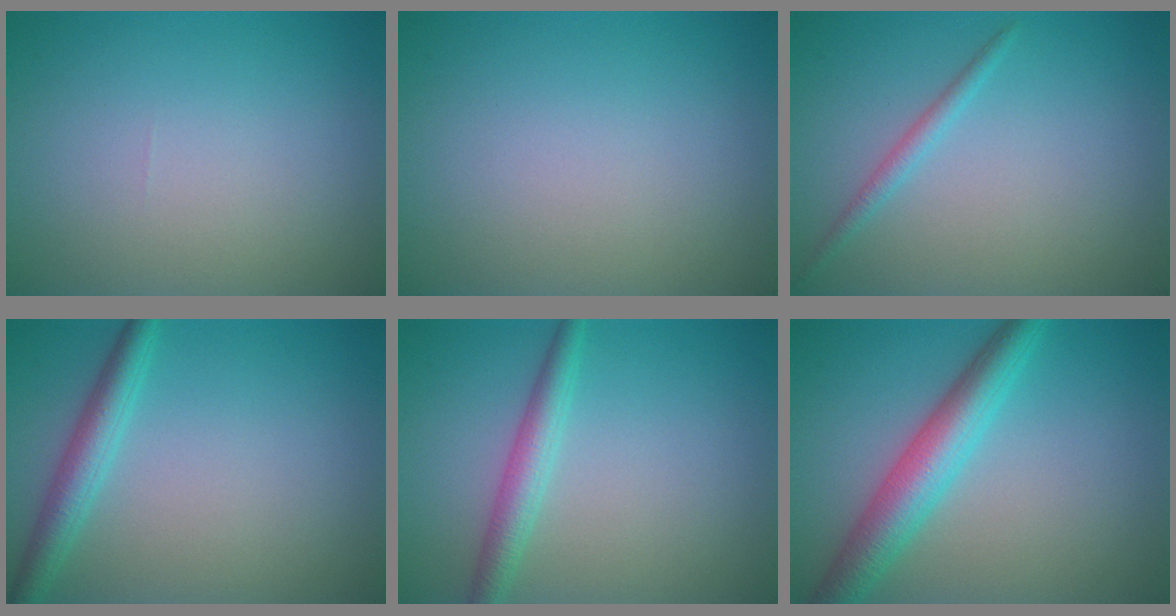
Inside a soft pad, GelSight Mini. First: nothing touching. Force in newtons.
{"total": 0.0}
{"total": 1.3, "press": 1.3, "slide": 0.0}
{"total": 3.1, "press": 3.1, "slide": 0.2}
{"total": 2.7, "press": 2.7, "slide": 0.1}
{"total": 5.3, "press": 5.3, "slide": 0.2}